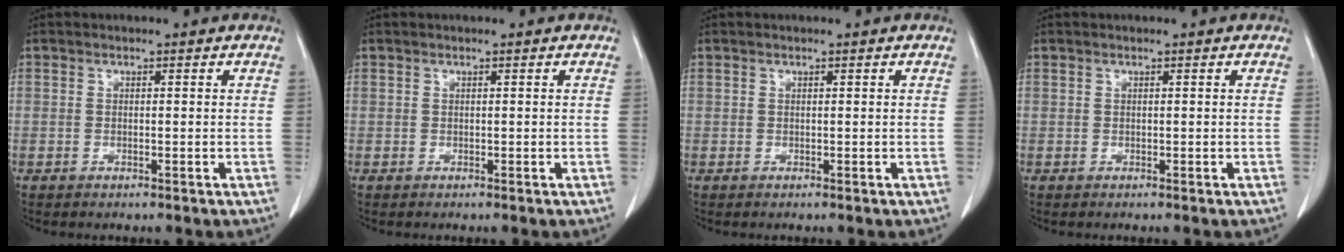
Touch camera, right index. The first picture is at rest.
{"total": 0.0}
{"total": 0.0}
{"total": 0.0}